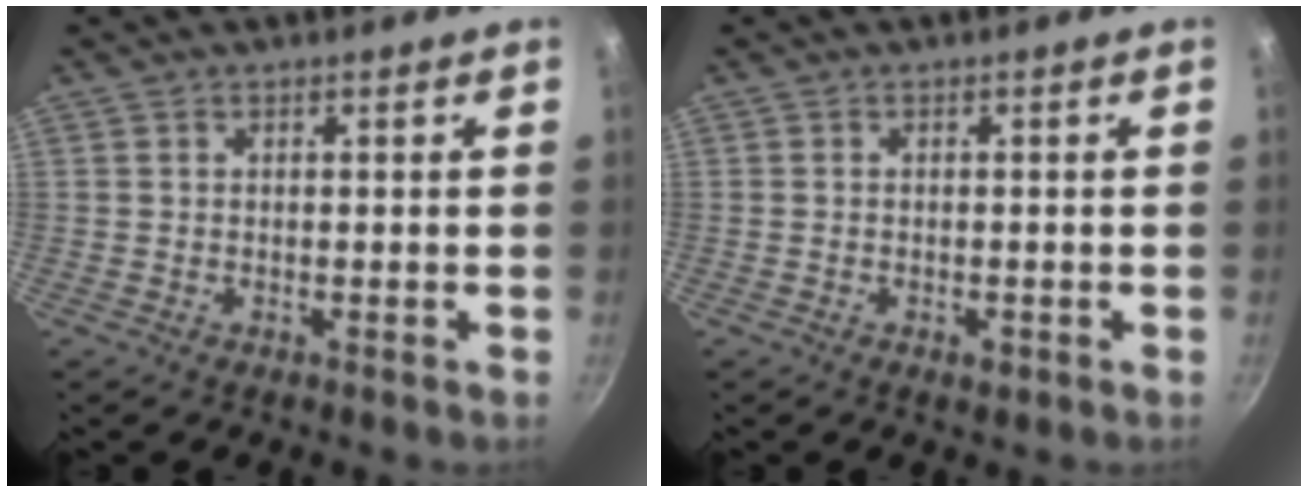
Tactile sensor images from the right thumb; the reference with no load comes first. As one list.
[{"total": 1.5, "force": [-0.7, 0.8, 1.0], "torque": [-0.017, 0.004, -0.011]}]